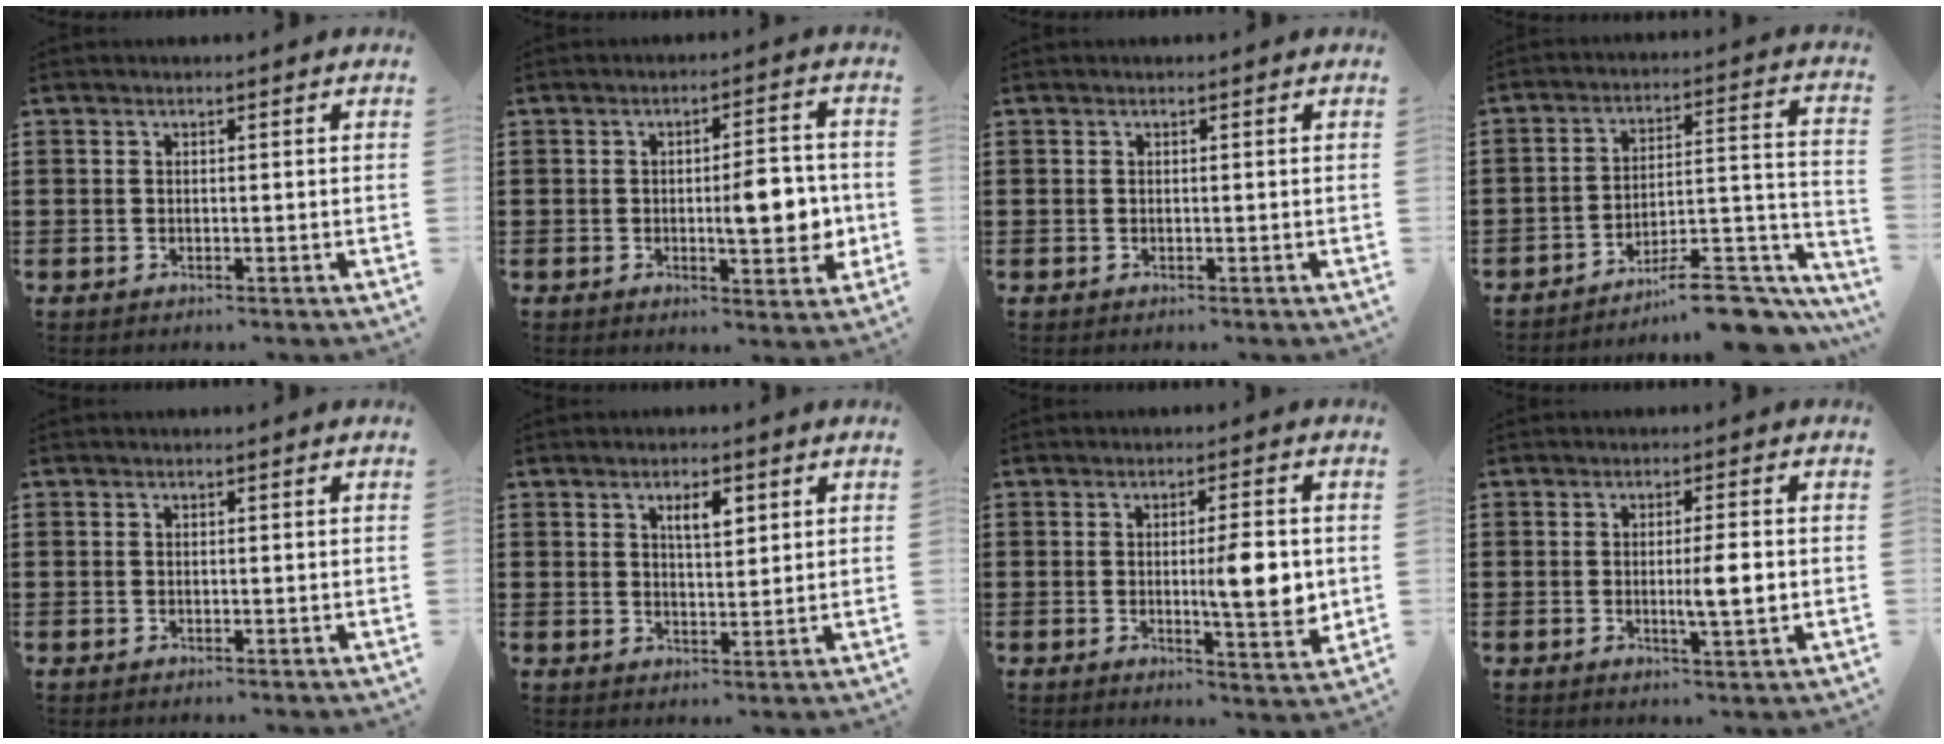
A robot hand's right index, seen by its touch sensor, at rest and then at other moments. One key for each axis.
{"total": 7.6, "fx": -0.7, "fy": 2.6, "fz": 7.1, "tx": -0.089, "ty": -0.006, "tz": -0.018}
{"total": 0.0}
{"total": 11.0, "fx": -9.3, "fy": 2.6, "fz": 5.4, "tx": -0.064, "ty": 0.040, "tz": -0.169}
{"total": 0.0}
{"total": 3.6, "fx": 1.8, "fy": 1.3, "fz": 2.9, "tx": -0.045, "ty": 0.000, "tz": 0.026}
{"total": 8.0, "fx": 0.1, "fy": 1.8, "fz": 7.8, "tx": -0.112, "ty": -0.008, "tz": -0.004}
{"total": 4.5, "fx": -0.3, "fy": 0.6, "fz": 4.5, "tx": -0.068, "ty": -0.005, "tz": -0.009}